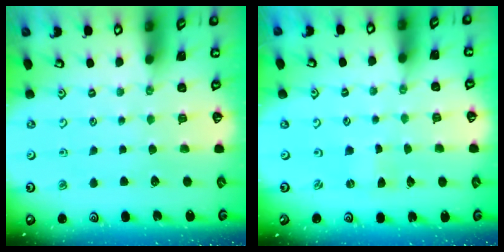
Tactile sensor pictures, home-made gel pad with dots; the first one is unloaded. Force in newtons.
{"total": 0.0}